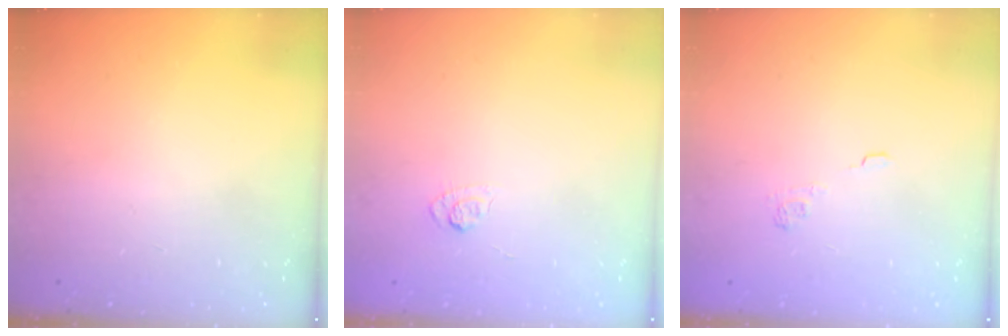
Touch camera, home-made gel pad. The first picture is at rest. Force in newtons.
{"total": 4.1, "press": 3.8, "slide": 1.7}
{"total": 2.2, "press": 1.8, "slide": 1.3}